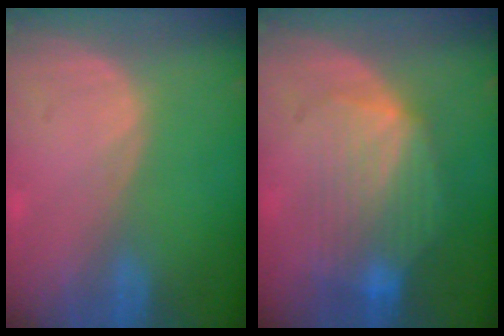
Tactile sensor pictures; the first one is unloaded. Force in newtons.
{"total": 8.5, "press": 7.9, "slide": 3.0}